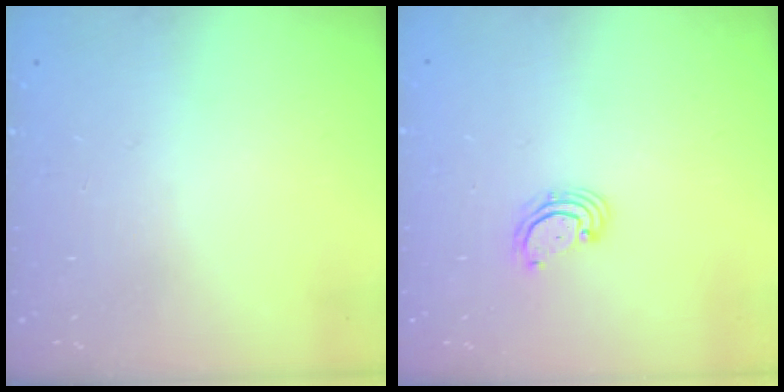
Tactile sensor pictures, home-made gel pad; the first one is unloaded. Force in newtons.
{"total": 2.7, "press": 2.7, "slide": 0.7}